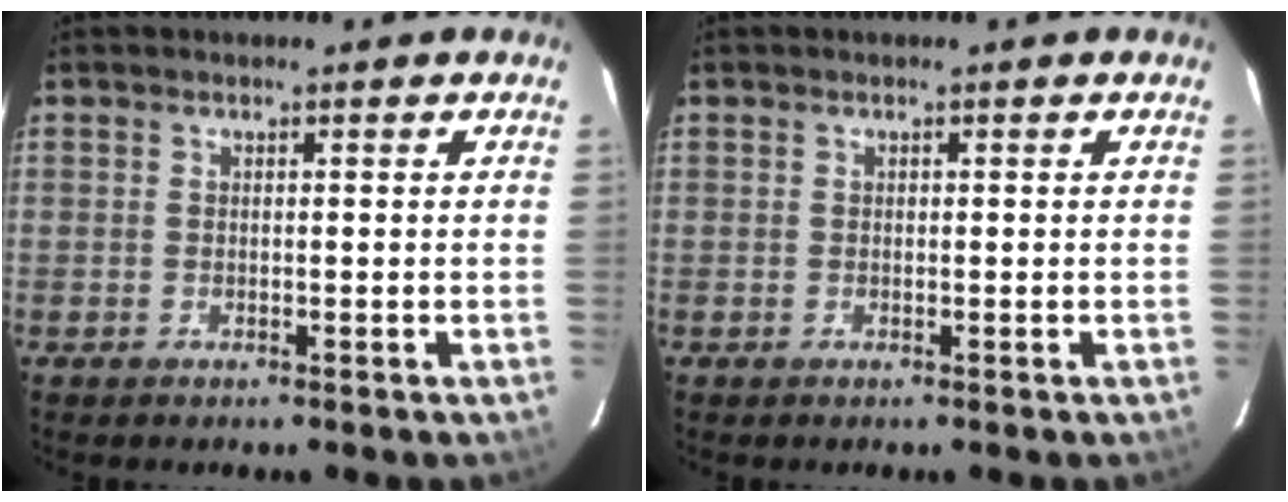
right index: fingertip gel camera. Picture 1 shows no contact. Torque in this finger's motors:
{"motor_torque": [0.20, 0.05, 0.10, 0.01]}